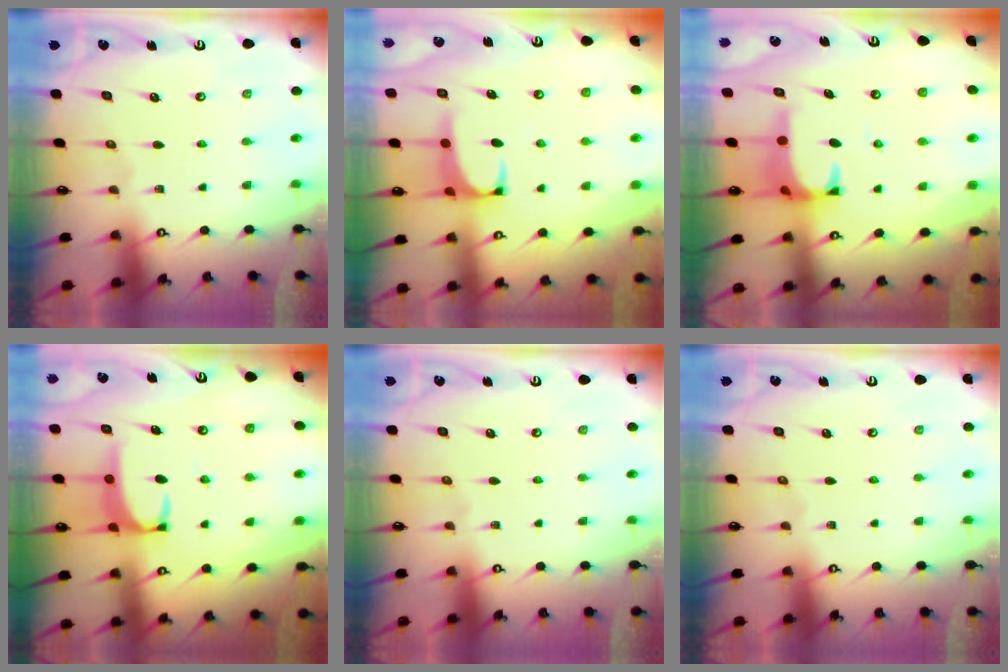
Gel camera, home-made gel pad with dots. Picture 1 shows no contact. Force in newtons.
{"total": 1.3, "press": 1.0, "slide": 0.7}
{"total": 1.4, "press": 1.2, "slide": 0.8}
{"total": 2.5, "press": 2.5, "slide": 0.5}
{"total": 0.0}
{"total": 0.0}